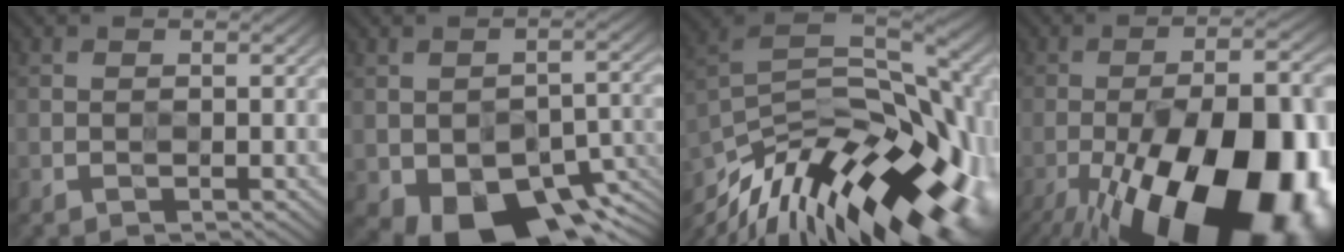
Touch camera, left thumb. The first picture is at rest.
{"total": 11.0, "force": [-6.3, 5.6, 7.0], "torque": [-0.103, -0.026, -0.093]}
{"total": 17.4, "force": [-9.6, 6.2, 13.1], "torque": [-0.234, 0.013, -0.160]}
{"total": 22.5, "force": [-11.2, 8.4, 17.7], "torque": [-0.245, -0.040, -0.163]}